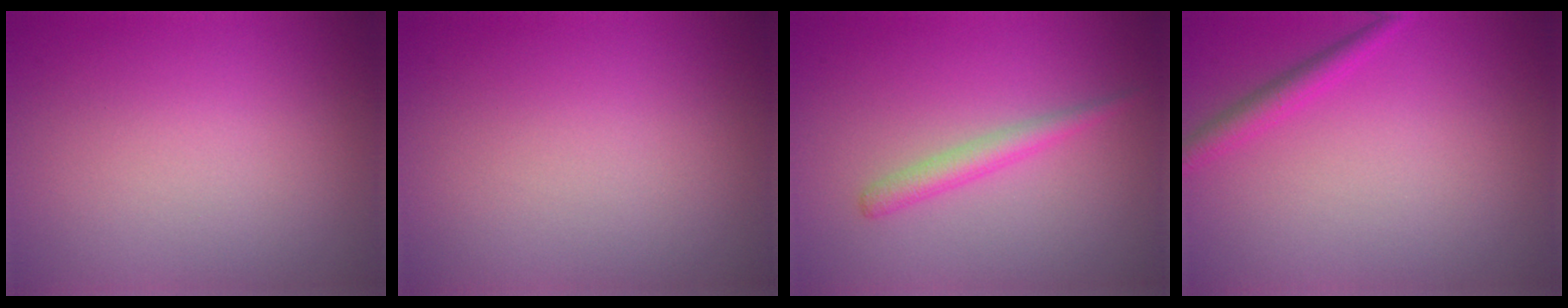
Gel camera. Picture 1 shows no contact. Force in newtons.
{"total": 0.0}
{"total": 1.8, "press": 1.8, "slide": 0.0}
{"total": 1.8, "press": 1.8, "slide": 0.1}